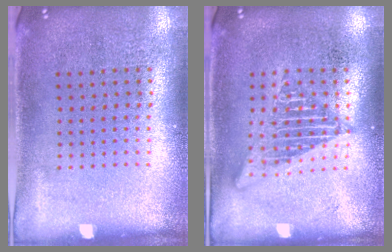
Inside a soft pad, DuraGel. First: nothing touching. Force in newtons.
{"total": 2.6, "press": 2.6, "slide": 0.3}